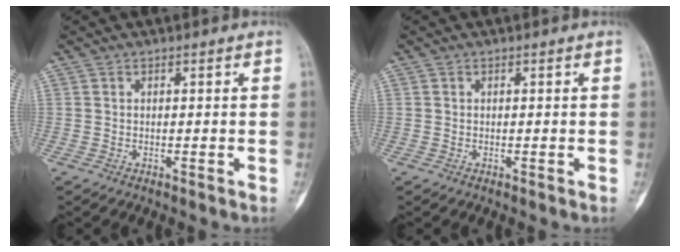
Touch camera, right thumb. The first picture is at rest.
{"total": 0.0}